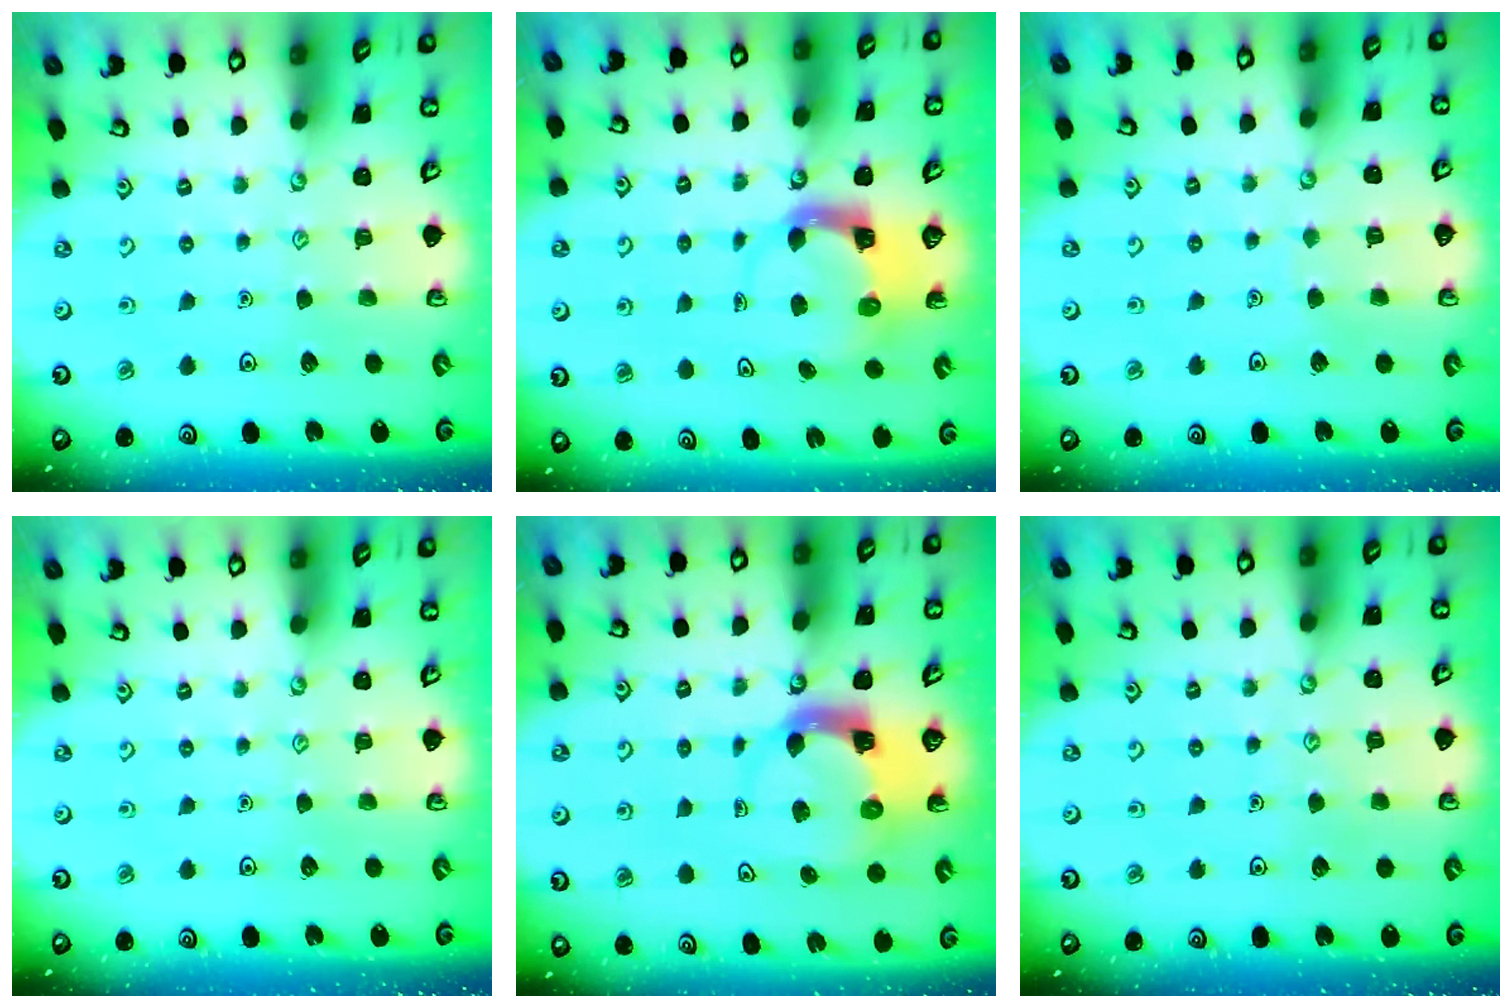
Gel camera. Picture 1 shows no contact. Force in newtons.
{"total": 3.7, "press": 3.6, "slide": 0.5}
{"total": 1.4, "press": 1.4, "slide": 0.1}
{"total": 0.0}
{"total": 4.3, "press": 4.3, "slide": 0.5}
{"total": 4.0, "press": 4.0, "slide": 0.4}